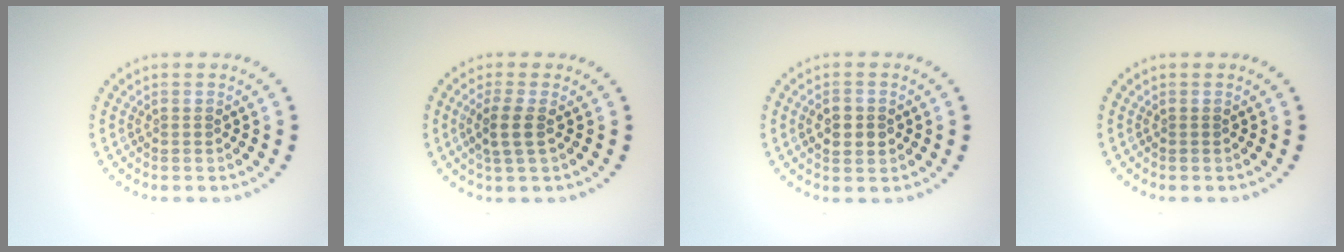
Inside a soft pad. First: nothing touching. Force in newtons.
{"total": 2.2, "press": 2.0, "slide": 0.9}
{"total": 2.0, "press": 2.0, "slide": 0.2}
{"total": 0.0}